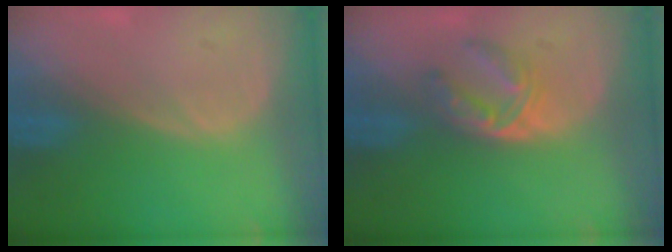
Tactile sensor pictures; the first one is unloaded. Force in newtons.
{"total": 6.2, "press": 5.0, "slide": 3.6}